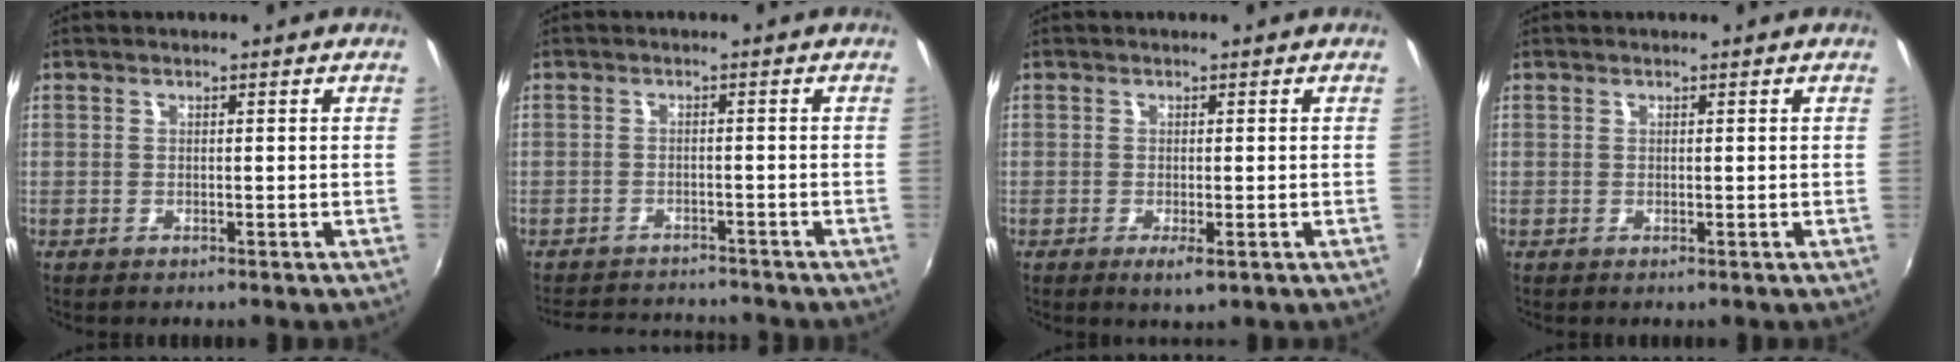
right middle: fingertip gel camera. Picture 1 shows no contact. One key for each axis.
{"total": 8.1, "fx": -7.5, "fy": 2.2, "fz": 2.0, "tx": -0.059, "ty": 0.013, "tz": -0.112}
{"total": 2.4, "fx": -0.9, "fy": 0.3, "fz": 2.1, "tx": -0.041, "ty": -0.009, "tz": -0.013}
{"total": 0.0}